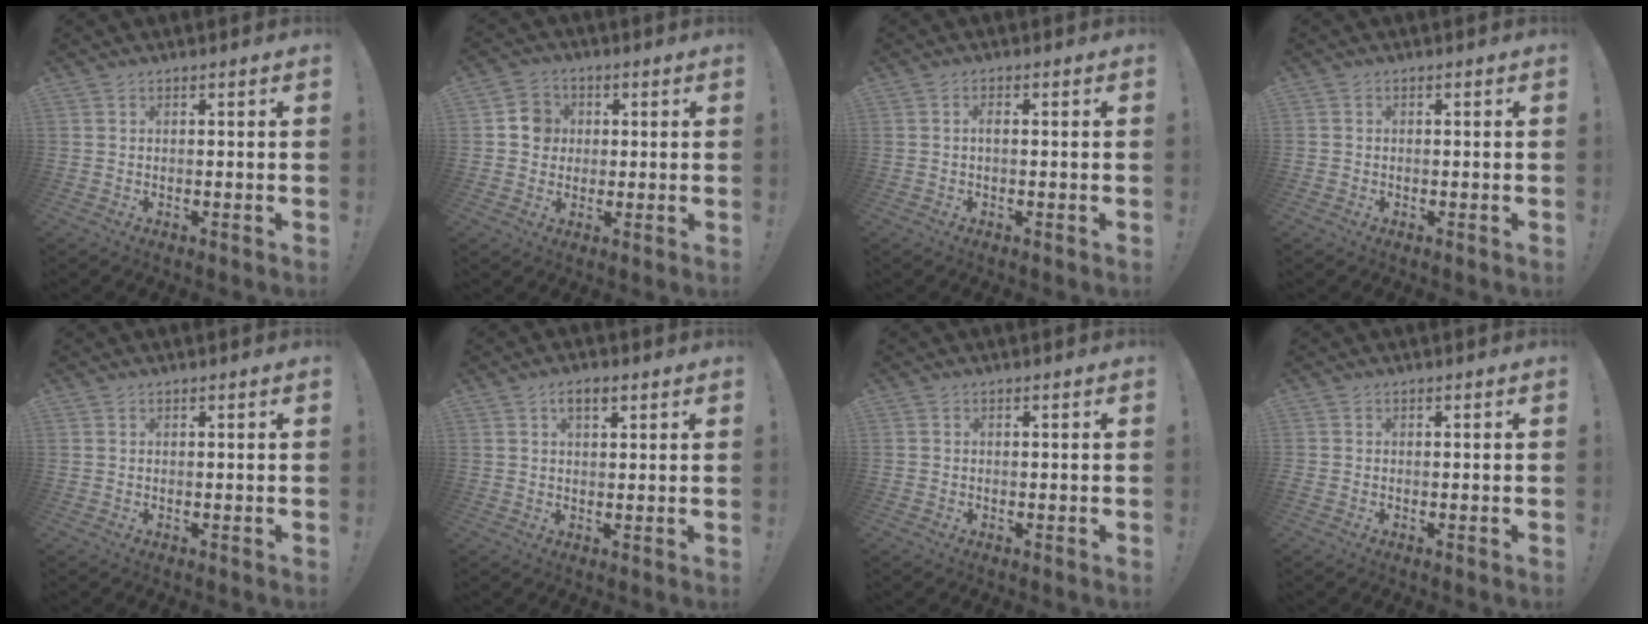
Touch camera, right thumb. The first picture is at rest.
{"total": 7.1, "force": [0.9, 6.8, 2.0], "torque": [-0.022, 0.003, 0.019]}
{"total": 1.4, "force": [-0.3, 0.3, 1.3], "torque": [-0.032, 0.008, -0.005]}
{"total": 0.9, "force": [-0.4, 0.8, 0.2], "torque": [-0.003, 0.001, -0.007]}
{"total": 0.0}
{"total": 3.7, "force": [1.7, 1.9, 2.6], "torque": [-0.032, -0.003, 0.025]}
{"total": 0.7, "force": [-0.4, 0.6, 0.1], "torque": [0.000, 0.001, -0.006]}
{"total": 0.5, "force": [-0.3, 0.4, 0.2], "torque": [-0.003, -0.001, -0.005]}